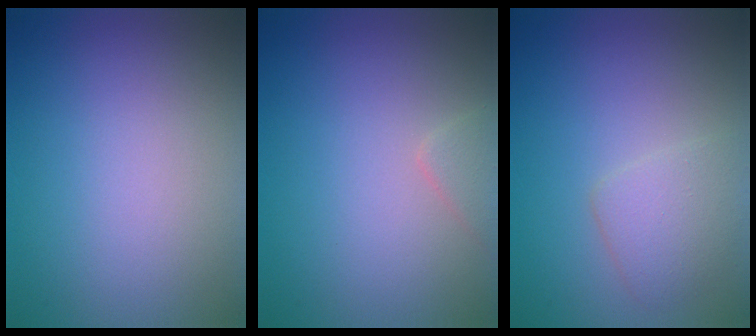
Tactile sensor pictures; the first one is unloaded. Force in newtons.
{"total": 1.3, "press": 1.2, "slide": 0.1}
{"total": 2.5, "press": 2.5, "slide": 0.2}